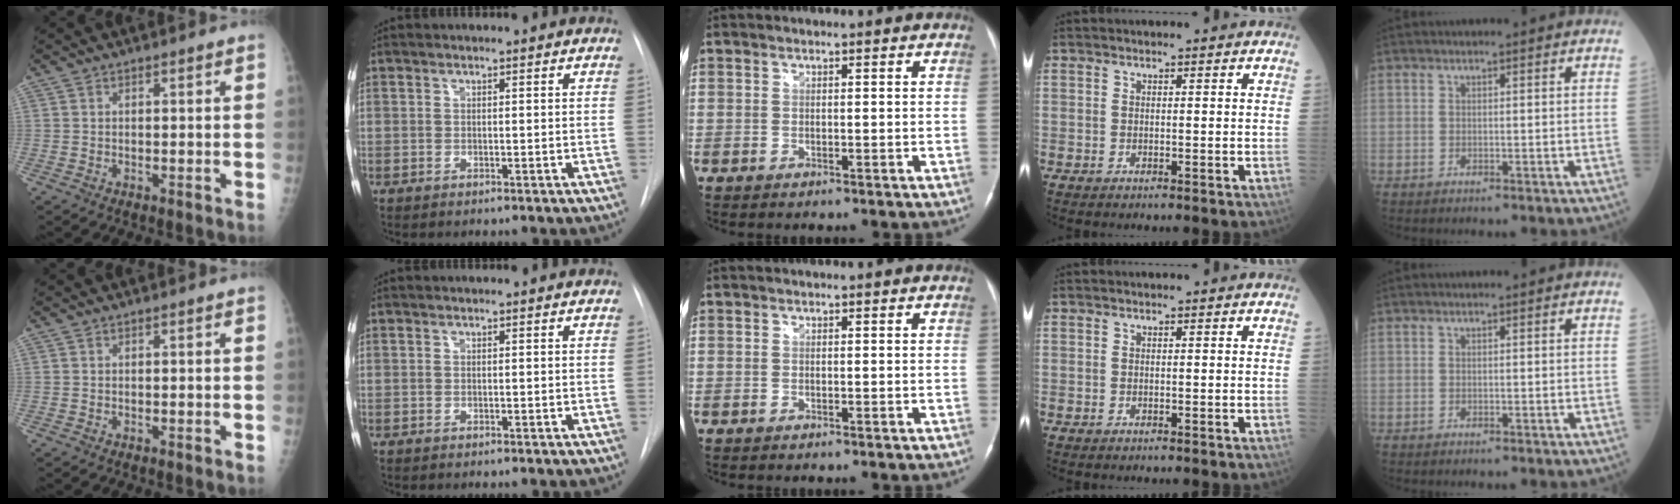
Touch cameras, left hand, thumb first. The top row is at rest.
{}